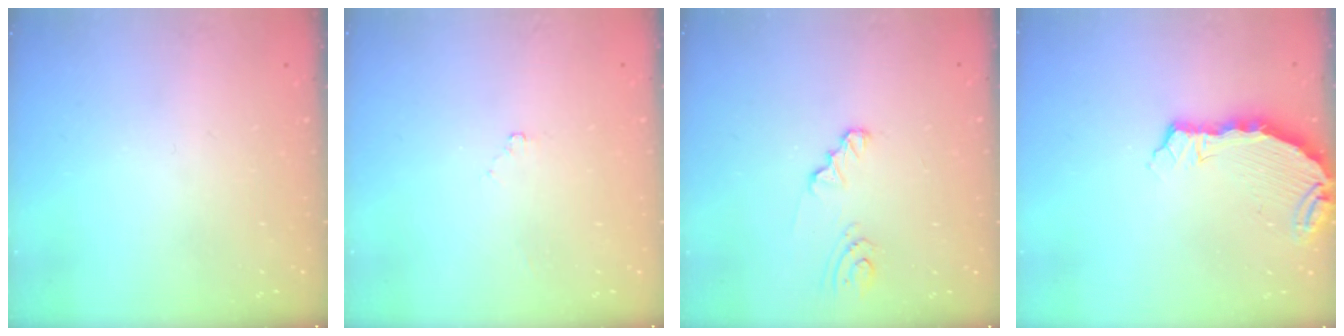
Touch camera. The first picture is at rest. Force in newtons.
{"total": 1.8, "press": 1.7, "slide": 0.4}
{"total": 4.2, "press": 4.2, "slide": 0.4}
{"total": 7.5, "press": 5.9, "slide": 4.6}